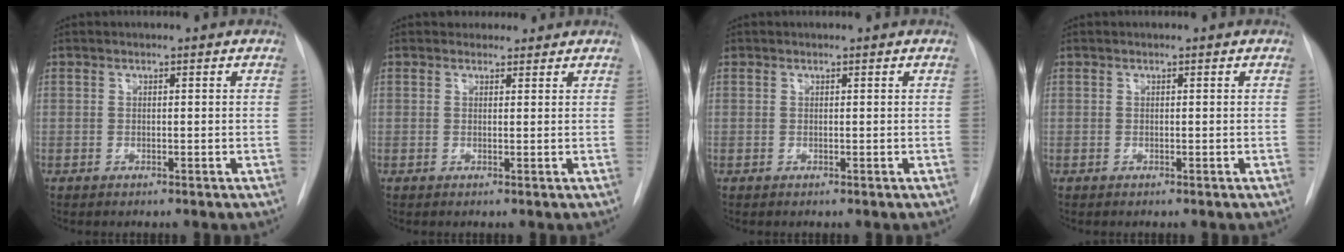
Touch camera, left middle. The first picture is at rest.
{"total": 2.2, "force": [1.9, 1.1, 0.0], "torque": [0.004, 0.010, 0.027]}
{"total": 0.0}
{"total": 0.0}